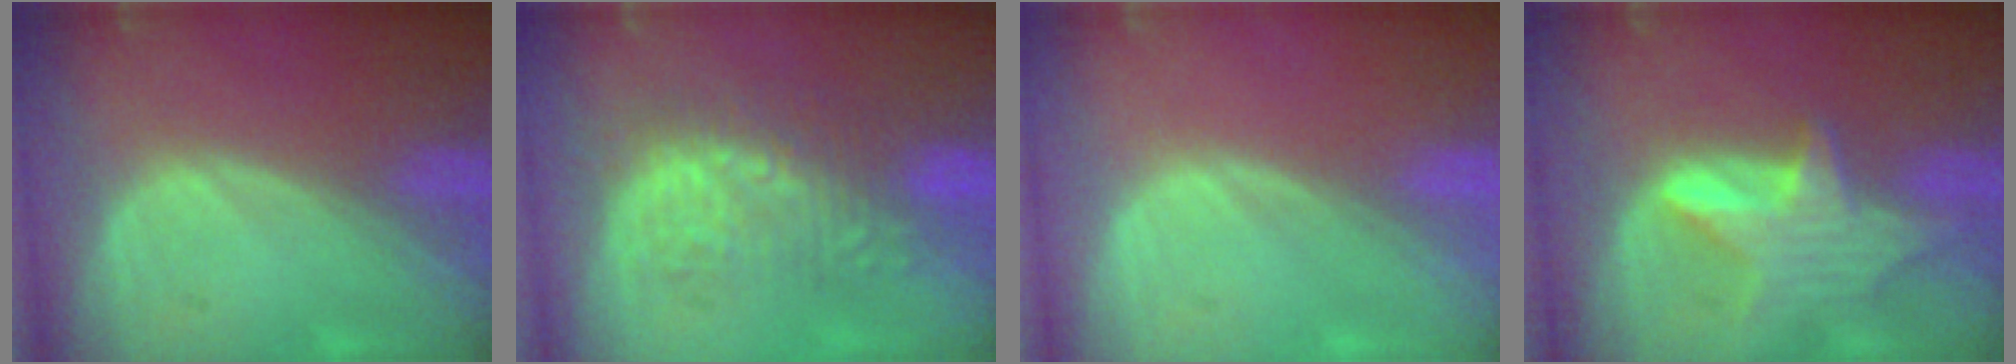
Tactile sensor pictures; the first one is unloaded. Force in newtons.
{"total": 9.0, "press": 8.6, "slide": 2.5}
{"total": 0.0}
{"total": 6.3, "press": 6.2, "slide": 0.8}